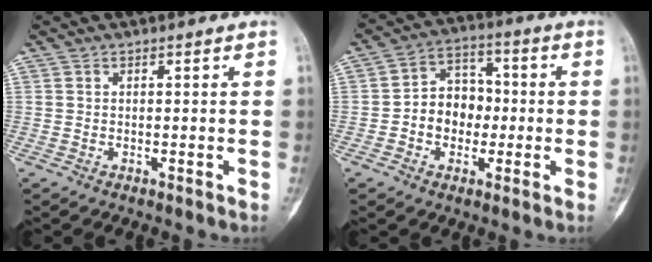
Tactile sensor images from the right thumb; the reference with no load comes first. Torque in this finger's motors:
{"motor_torque": [-0.14, 0.69, 0.66, -0.55, 0.02]}